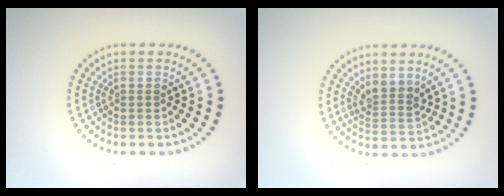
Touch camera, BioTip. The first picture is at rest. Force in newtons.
{"total": 2.5, "press": 1.9, "slide": 1.6}